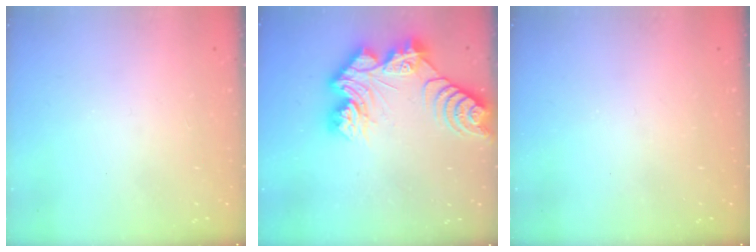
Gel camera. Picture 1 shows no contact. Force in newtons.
{"total": 15.7, "press": 15.6, "slide": 1.2}
{"total": 0.0}